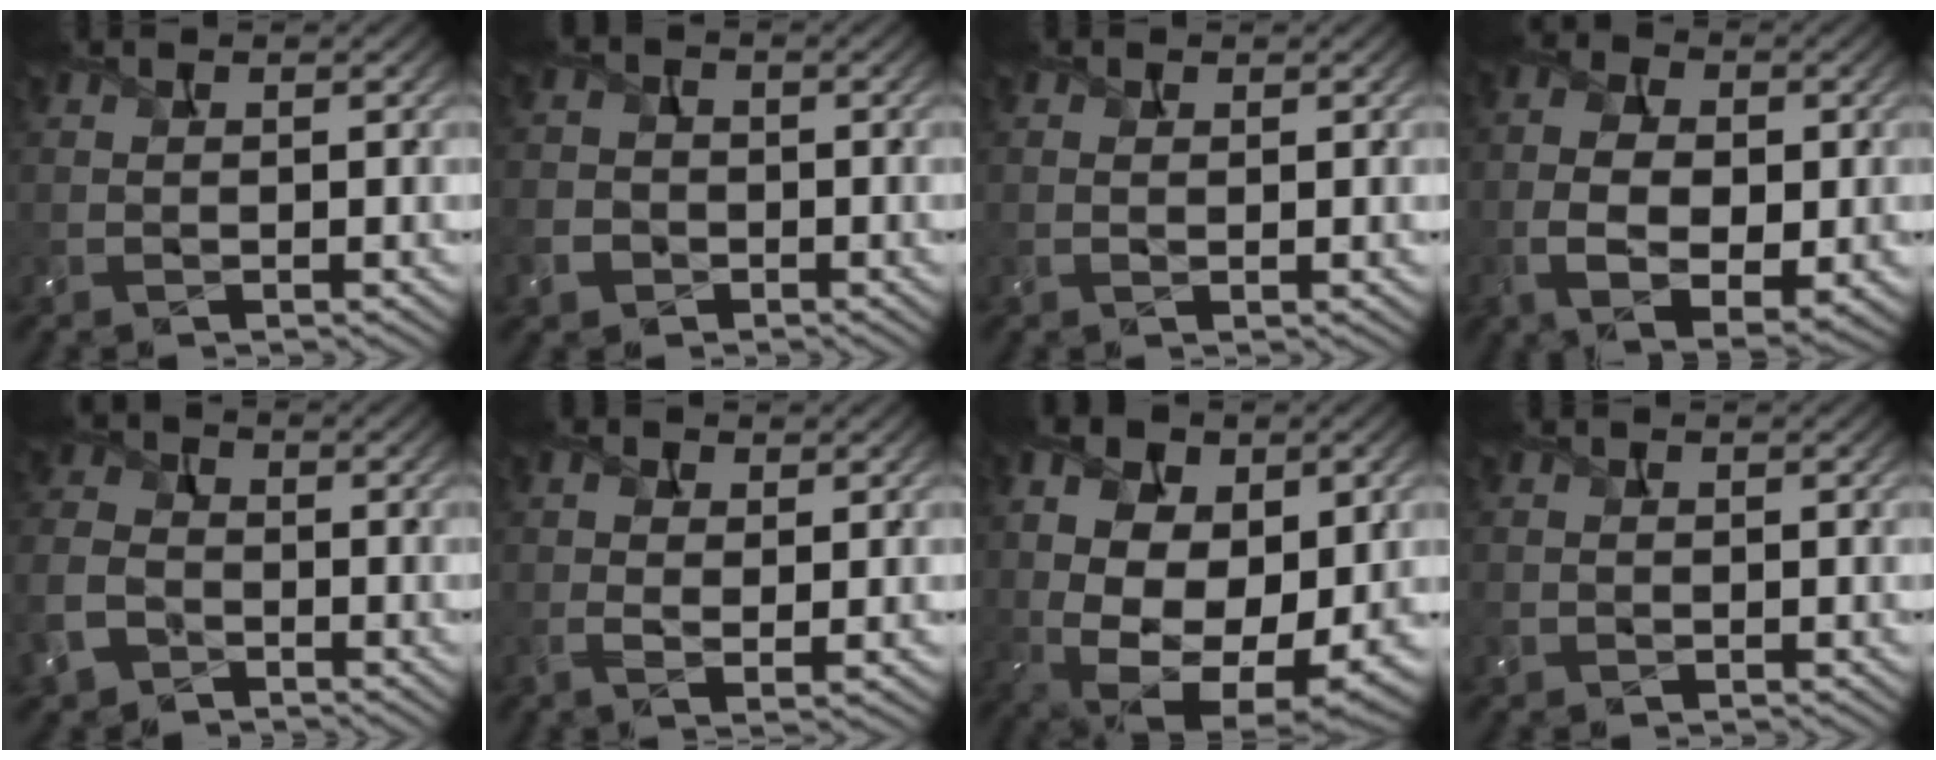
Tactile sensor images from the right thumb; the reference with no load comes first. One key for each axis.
{"total": 4.1, "fx": -1.6, "fy": 3.5, "fz": 1.3, "tx": -0.032, "ty": -0.006, "tz": -0.048}
{"total": 0.9, "fx": 0.5, "fy": 0.4, "fz": 0.7, "tx": -0.013, "ty": 0.001, "tz": 0.009}
{"total": 9.3, "fx": -1.2, "fy": 5.6, "fz": 7.3, "tx": -0.164, "ty": -0.010, "tz": -0.017}
{"total": 7.0, "fx": -3.7, "fy": 5.0, "fz": 3.2, "tx": -0.102, "ty": -0.016, "tz": -0.087}
{"total": 2.9, "fx": 0.7, "fy": 1.4, "fz": 2.5, "tx": -0.056, "ty": 0.002, "tz": 0.011}
{"total": 15.6, "fx": 1.4, "fy": 9.0, "fz": 12.7, "tx": -0.215, "ty": -0.003, "tz": 0.026}
{"total": 0.8, "fx": -0.3, "fy": 0.8, "fz": 0.2, "tx": -0.001, "ty": -0.004, "tz": -0.008}